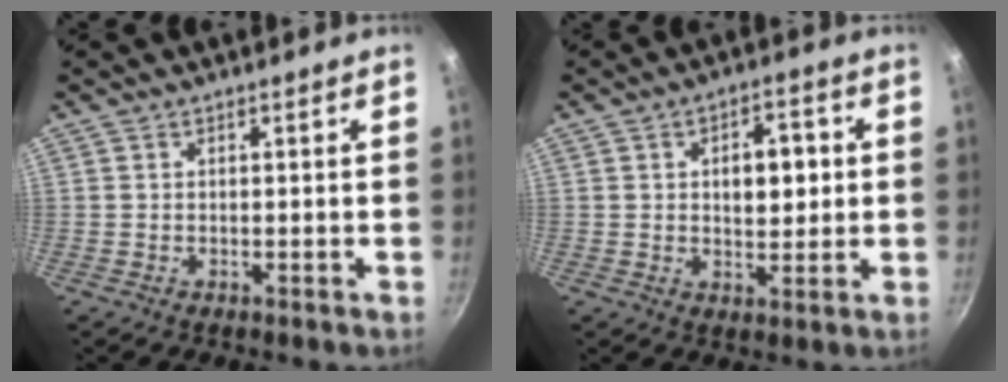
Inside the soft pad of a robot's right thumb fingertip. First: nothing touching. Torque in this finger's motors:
{"motor_torque": [-0.08, 0.19, 0.31, 0.13, 0.08]}